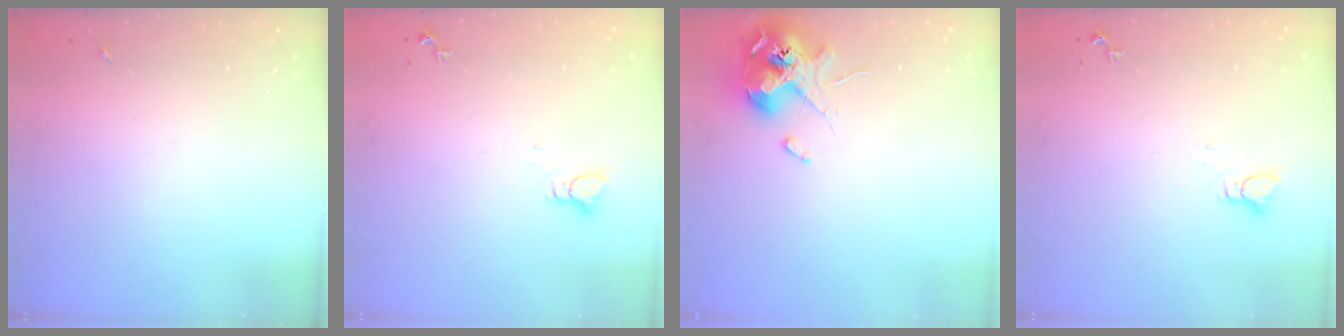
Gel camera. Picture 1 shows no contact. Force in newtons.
{"total": 2.2, "press": 2.2, "slide": 0.1}
{"total": 12.1, "press": 11.9, "slide": 1.8}
{"total": 2.2, "press": 2.2, "slide": 0.1}